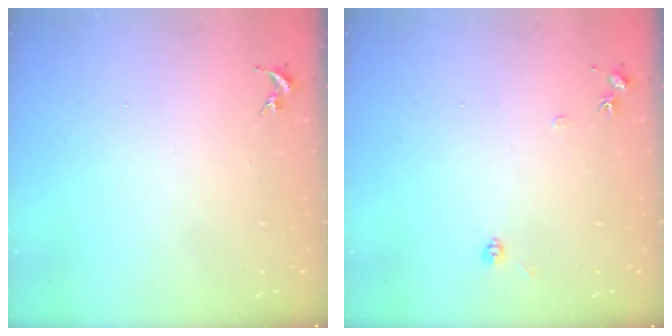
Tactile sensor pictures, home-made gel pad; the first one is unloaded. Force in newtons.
{"total": 6.6, "press": 6.5, "slide": 0.7}